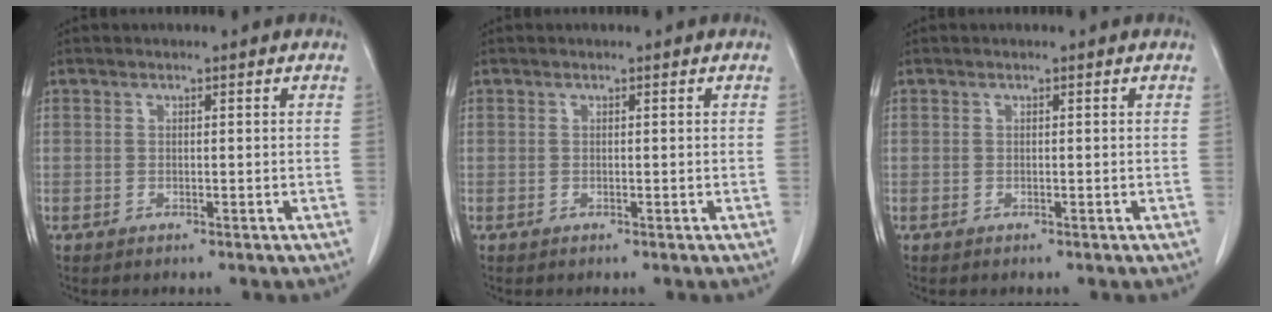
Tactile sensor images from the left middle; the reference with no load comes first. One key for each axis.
{"total": 0.0}
{"total": 0.0}